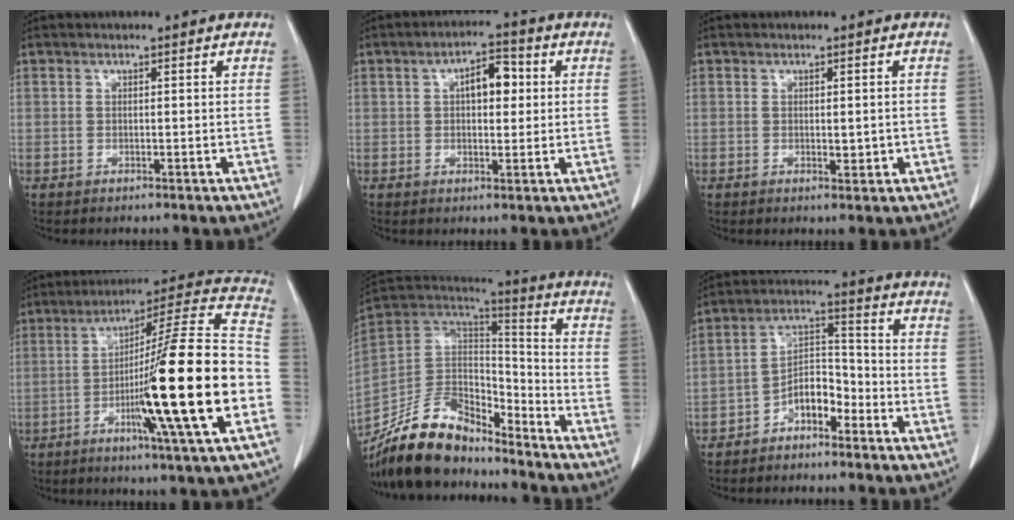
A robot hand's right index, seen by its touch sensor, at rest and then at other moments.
{"total": 5.9, "force": [1.3, 2.6, 5.1], "torque": [-0.076, 0.018, 0.018]}
{"total": 1.9, "force": [-0.2, 0.8, 1.7], "torque": [-0.027, -0.003, 0.003]}
{"total": 24.0, "force": [-6.2, -0.7, 23.1], "torque": [-0.320, -0.007, -0.115]}
{"total": 18.3, "force": [-15.2, 6.7, 7.6], "torque": [-0.137, 0.035, -0.280]}
{"total": 6.5, "force": [-4.0, 3.1, 4.1], "torque": [-0.070, 0.026, -0.076]}